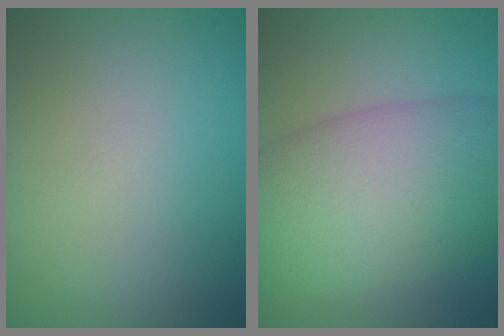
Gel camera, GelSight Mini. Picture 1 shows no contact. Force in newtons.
{"total": 10.2, "press": 10.2, "slide": 0.3}